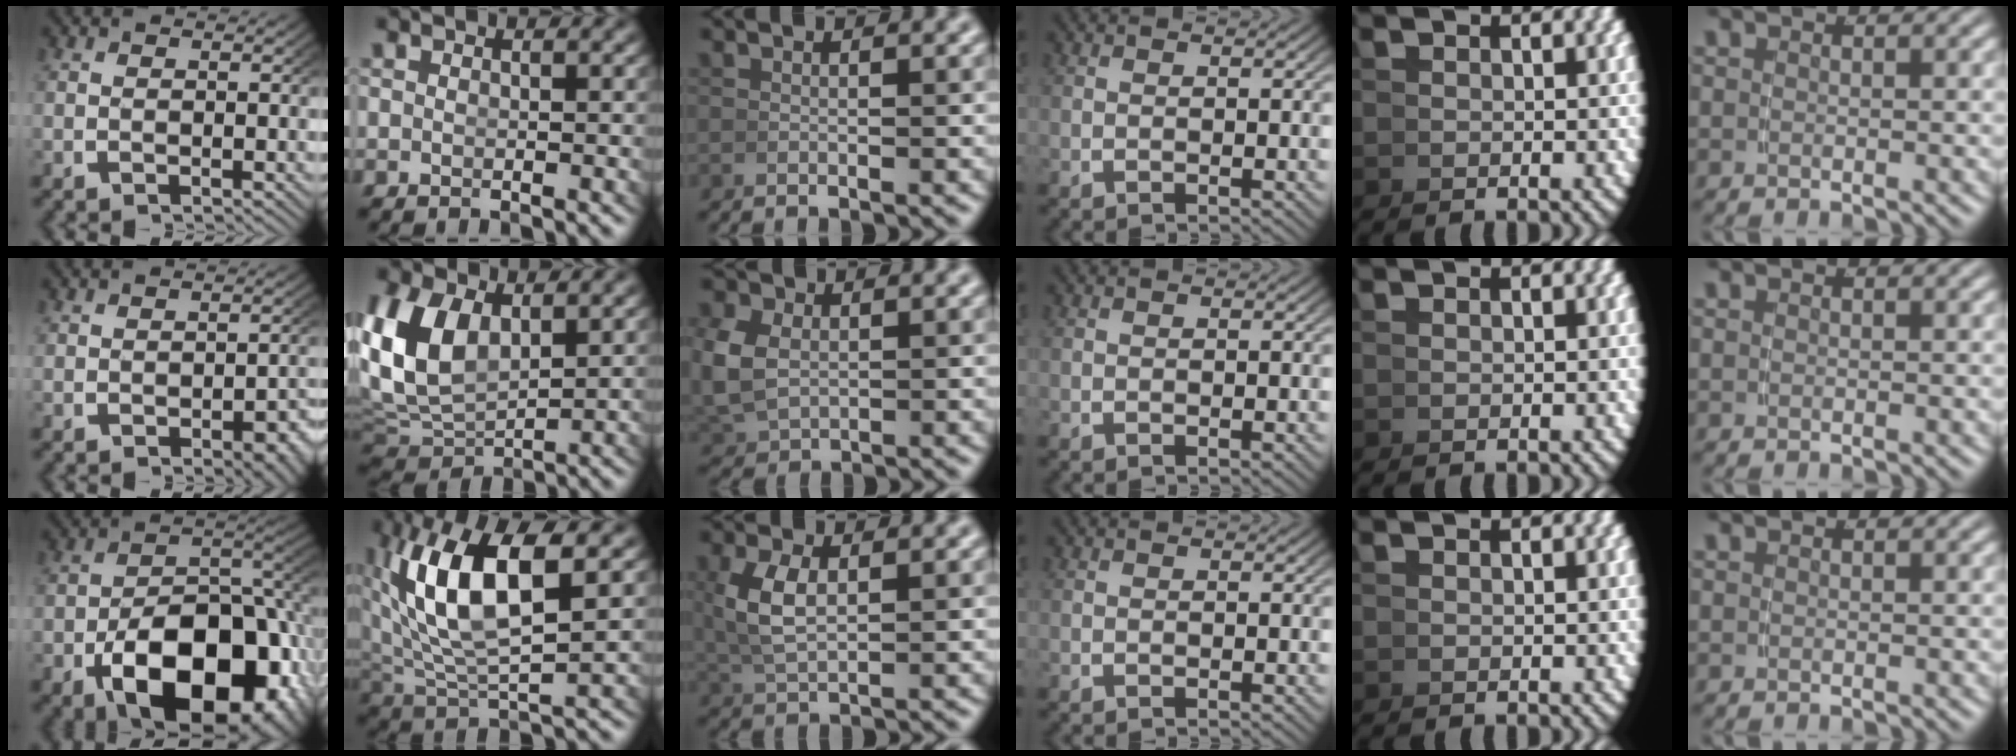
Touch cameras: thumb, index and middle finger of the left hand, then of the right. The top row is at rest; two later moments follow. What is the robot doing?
{"motion": "lift_and_place", "object": "bowl"}